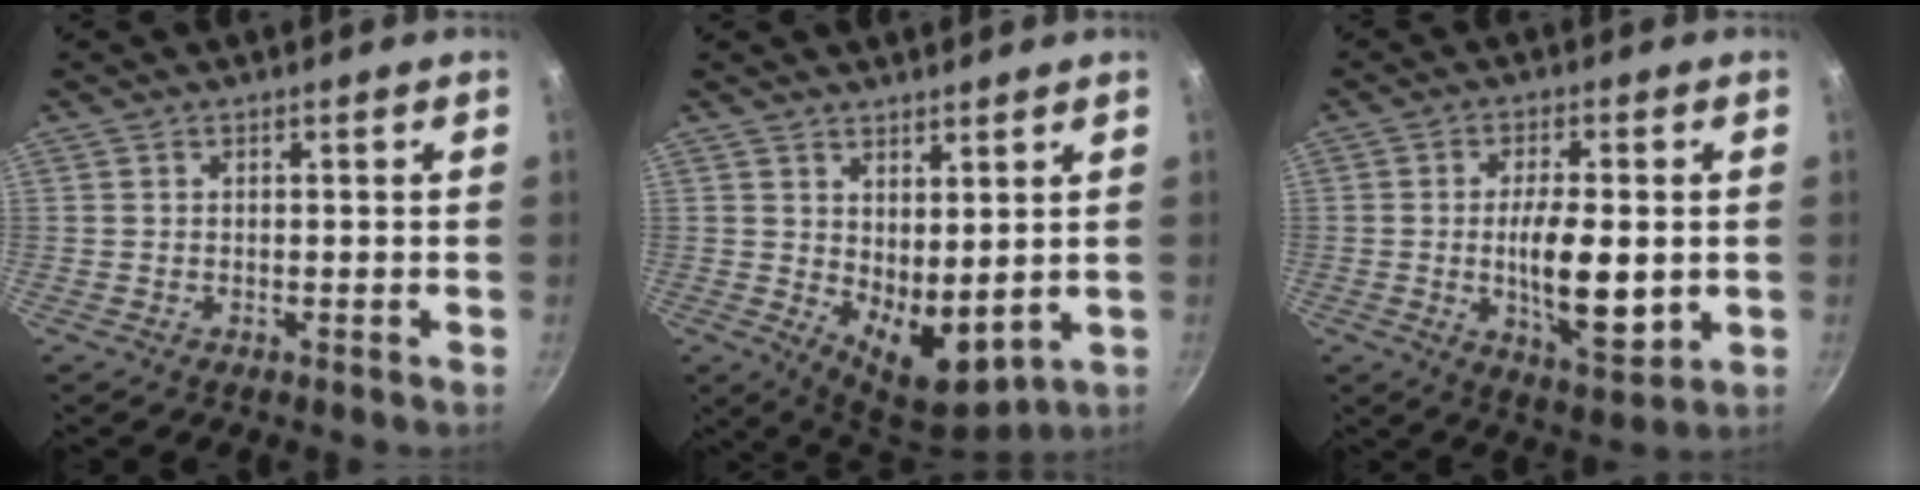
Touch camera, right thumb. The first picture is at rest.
{"total": 9.2, "force": [2.5, 4.7, 7.5], "torque": [-0.094, -0.041, 0.054]}
{"total": 12.3, "force": [-1.0, 4.8, 11.3], "torque": [-0.181, -0.010, -0.009]}